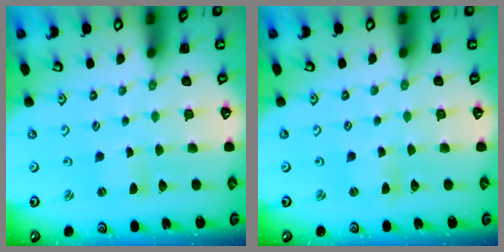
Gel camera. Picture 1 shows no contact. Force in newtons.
{"total": 1.1, "press": 1.1, "slide": 0.1}